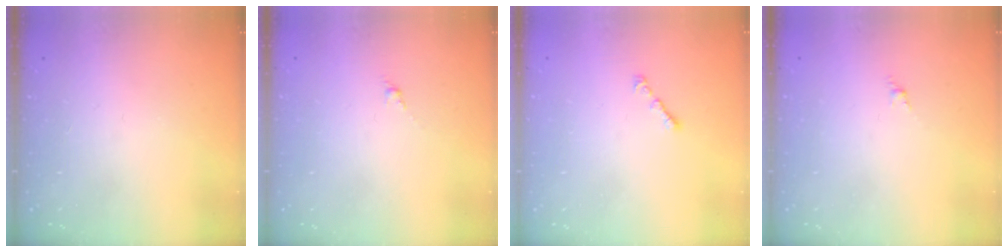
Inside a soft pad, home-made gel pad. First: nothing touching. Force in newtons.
{"total": 0.0}
{"total": 0.9, "press": 0.8, "slide": 0.5}
{"total": 1.1, "press": 1.0, "slide": 0.5}